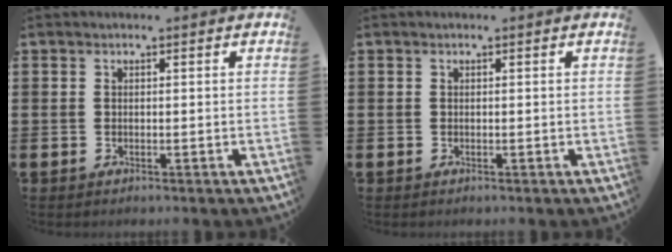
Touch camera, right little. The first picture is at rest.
{"total": 0.0}